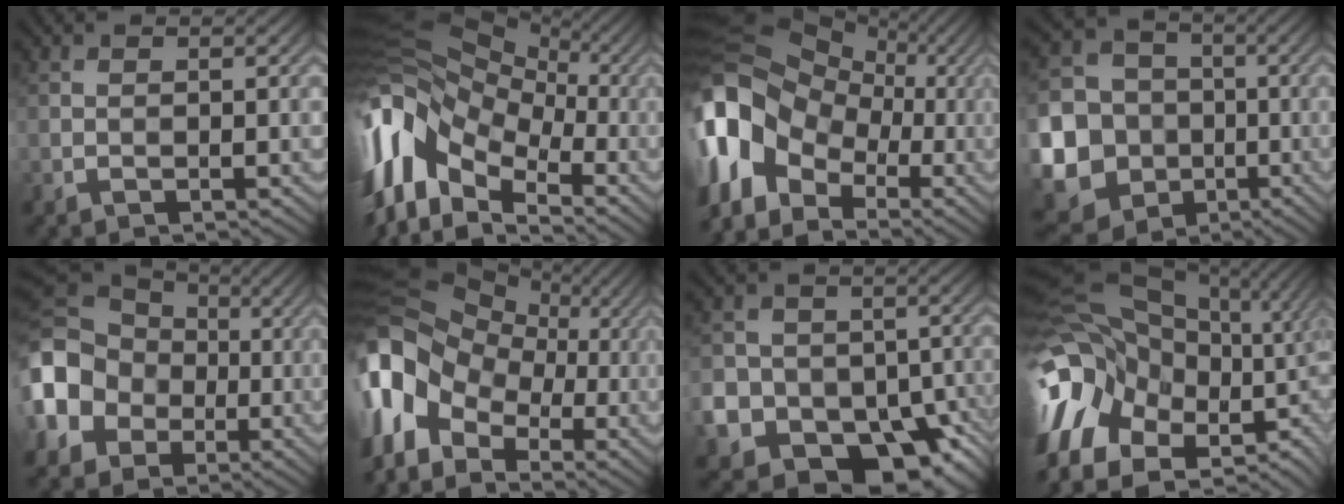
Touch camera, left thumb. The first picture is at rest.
{"total": 16.7, "force": [-2.2, 11.0, 12.4], "torque": [-0.282, -0.014, -0.037]}
{"total": 16.2, "force": [-1.8, 12.3, 10.4], "torque": [-0.258, 0.001, -0.053]}
{"total": 18.5, "force": [-5.7, 16.6, 5.8], "torque": [-0.199, -0.042, -0.116]}
{"total": 15.3, "force": [-2.8, 12.8, 7.9], "torque": [-0.222, -0.020, -0.081]}
{"total": 14.8, "force": [-2.2, 10.8, 9.8], "torque": [-0.249, -0.004, -0.060]}
{"total": 18.9, "force": [-9.0, 15.0, 7.1], "torque": [-0.170, -0.053, -0.141]}
{"total": 20.6, "force": [0.2, 13.1, 15.9], "torque": [-0.332, -0.027, 0.056]}